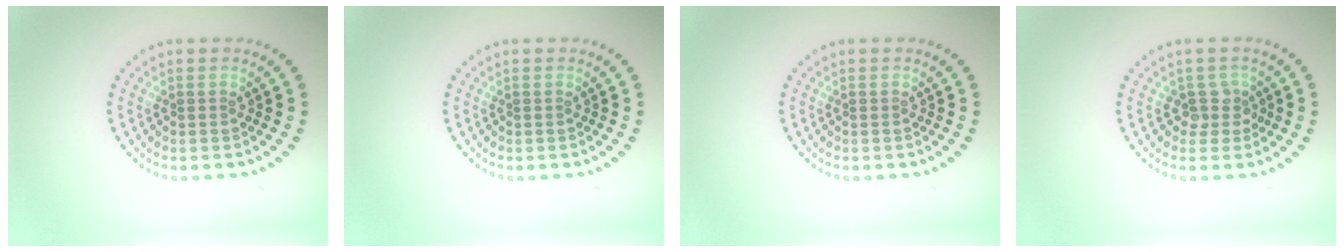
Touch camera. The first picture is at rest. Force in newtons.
{"total": 0.0}
{"total": 0.0}
{"total": 1.8, "press": 1.3, "slide": 1.3}